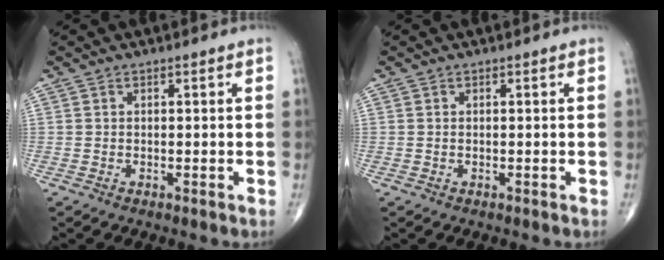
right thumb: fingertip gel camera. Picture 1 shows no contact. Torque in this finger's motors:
{"motor_torque": [0.14, 0.04, 0.10, 0.02, 0.01]}